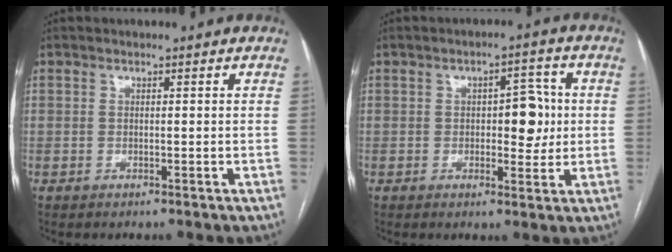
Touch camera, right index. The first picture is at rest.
{"total": 5.7, "force": [0.4, 2.7, 5.0], "torque": [-0.063, 0.014, 0.008]}